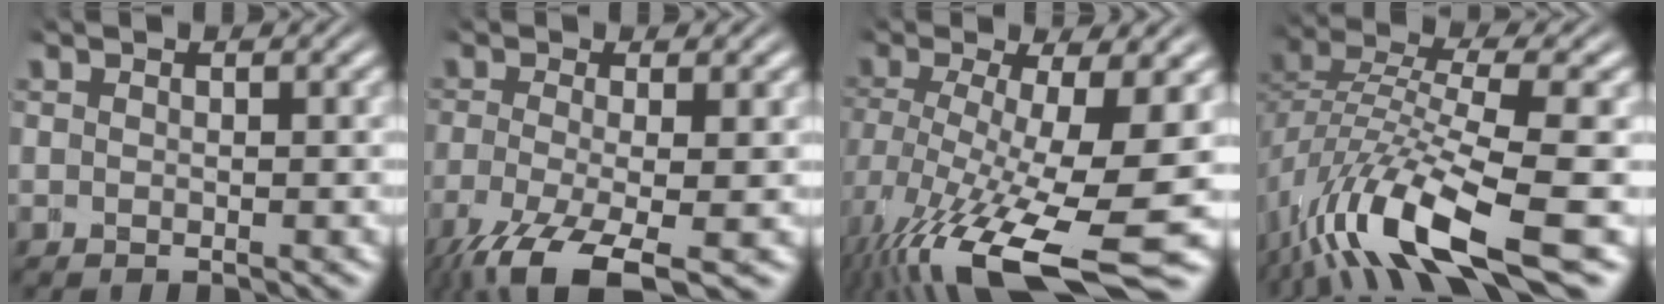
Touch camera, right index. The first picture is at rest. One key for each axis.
{"total": 5.7, "fx": -3.5, "fy": 1.8, "fz": 4.1, "tx": -0.094, "ty": -0.043, "tz": -0.030}
{"total": 10.5, "fx": -4.4, "fy": 3.8, "fz": 8.8, "tx": -0.158, "ty": -0.055, "tz": -0.036}
{"total": 8.8, "fx": -3.2, "fy": 3.9, "fz": 7.2, "tx": -0.154, "ty": -0.032, "tz": -0.035}